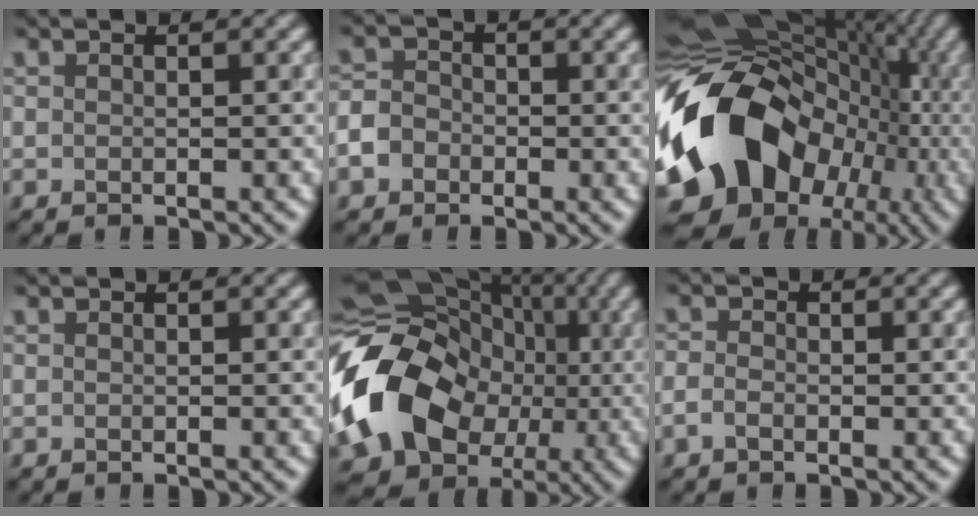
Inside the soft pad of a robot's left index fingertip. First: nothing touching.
{"total": 3.2, "force": [-1.4, 2.6, 1.3], "torque": [-0.015, -0.001, -0.029]}
{"total": 17.4, "force": [-2.7, 13.5, 10.7], "torque": [-0.207, 0.003, -0.051]}
{"total": 0.0}
{"total": 17.2, "force": [-2.2, 13.6, 10.2], "torque": [-0.212, -0.009, -0.042]}
{"total": 1.4, "force": [-0.6, 1.0, 0.9], "torque": [-0.017, 0.002, -0.018]}